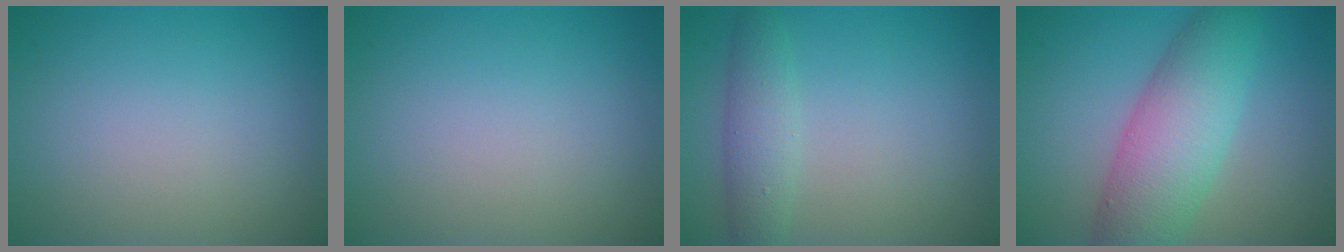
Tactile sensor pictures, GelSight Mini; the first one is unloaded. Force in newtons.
{"total": 0.0}
{"total": 2.8, "press": 2.8, "slide": 0.0}
{"total": 7.4, "press": 7.4, "slide": 0.2}